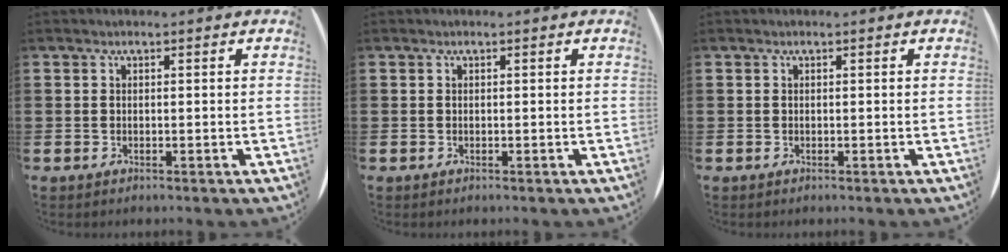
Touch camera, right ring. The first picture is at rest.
{"total": 0.0}
{"total": 0.0}